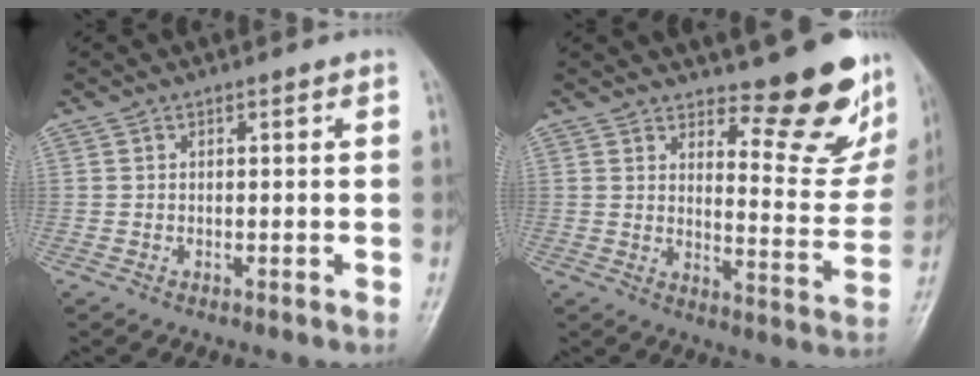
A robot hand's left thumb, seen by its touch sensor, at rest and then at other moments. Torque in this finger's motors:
{"motor_torque": [0.29, 0.32, 0.11, -0.39, 0.05]}